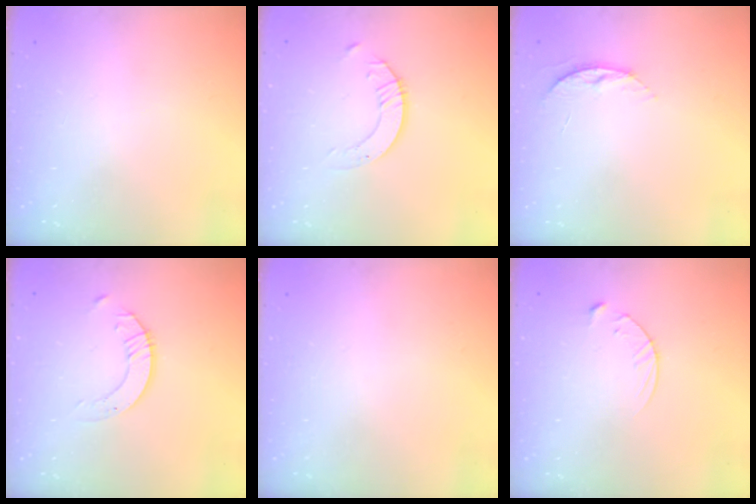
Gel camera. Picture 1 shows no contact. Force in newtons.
{"total": 2.1, "press": 2.1, "slide": 0.2}
{"total": 5.8, "press": 5.8, "slide": 0.6}
{"total": 2.1, "press": 2.1, "slide": 0.2}
{"total": 0.0}
{"total": 5.4, "press": 5.4, "slide": 0.5}